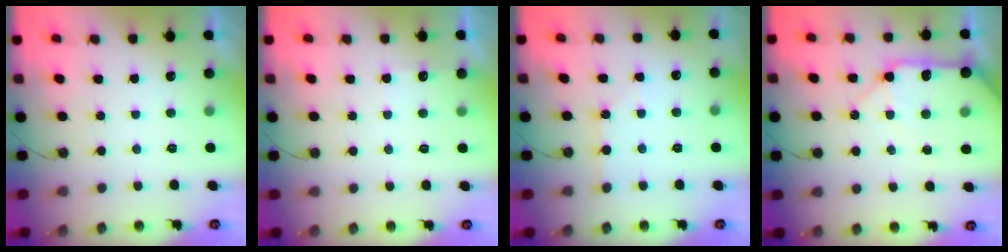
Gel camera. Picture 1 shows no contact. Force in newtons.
{"total": 4.4, "press": 4.4, "slide": 0.6}
{"total": 1.5, "press": 1.5, "slide": 0.2}
{"total": 14.3, "press": 14.2, "slide": 2.2}